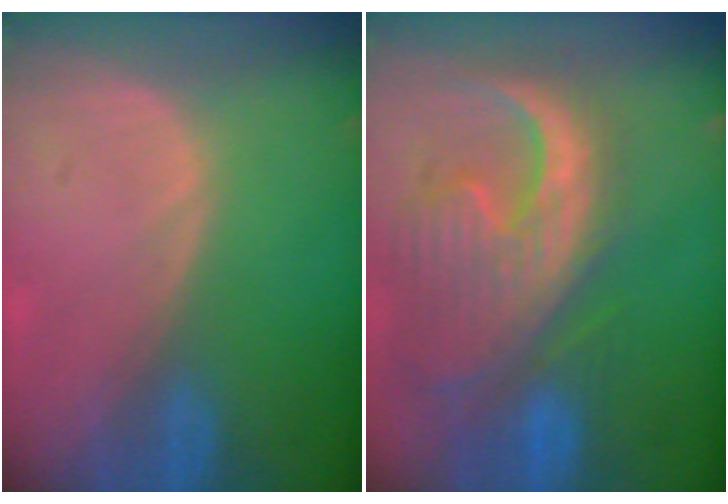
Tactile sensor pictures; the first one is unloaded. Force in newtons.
{"total": 13.4, "press": 11.5, "slide": 6.9}